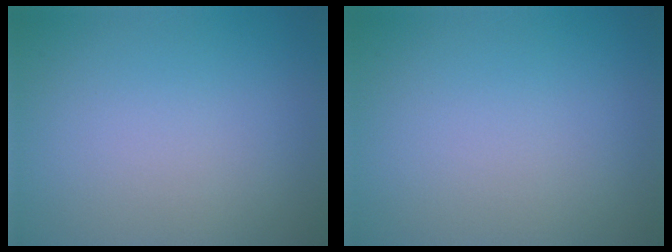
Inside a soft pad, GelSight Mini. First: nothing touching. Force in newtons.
{"total": 0.0}